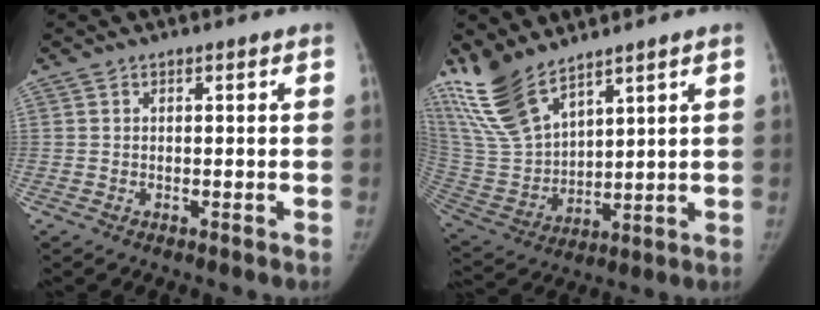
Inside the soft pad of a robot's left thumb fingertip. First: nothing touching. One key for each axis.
{"total": 15.2, "fx": 11.6, "fy": 5.6, "fz": 8.0, "tx": -0.150, "ty": -0.052, "tz": 0.249}